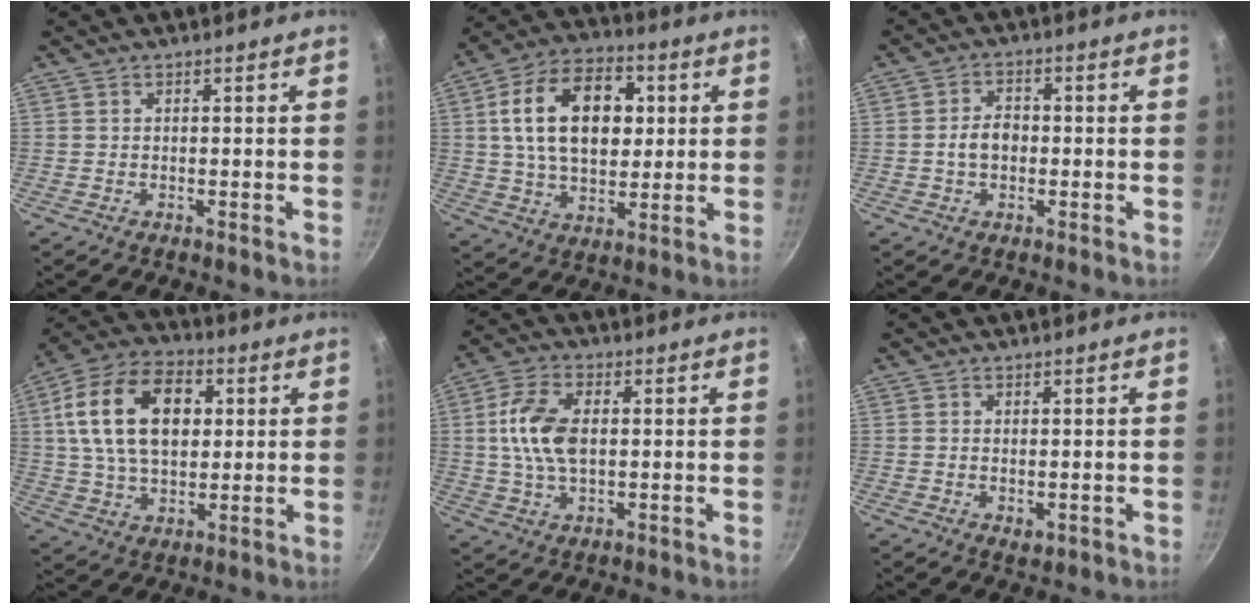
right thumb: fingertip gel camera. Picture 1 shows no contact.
{"total": 18.7, "force": [3.6, 12.2, 13.6], "torque": [-0.198, 0.010, 0.052]}
{"total": 4.5, "force": [-0.6, 3.2, 3.1], "torque": [-0.040, 0.016, -0.013]}
{"total": 19.1, "force": [4.0, 12.4, 14.0], "torque": [-0.227, 0.011, 0.061]}
{"total": 10.7, "force": [1.0, 6.3, 8.6], "torque": [-0.159, 0.014, 0.014]}
{"total": 1.9, "force": [-0.2, 1.1, 1.5], "torque": [-0.023, -0.007, -0.001]}